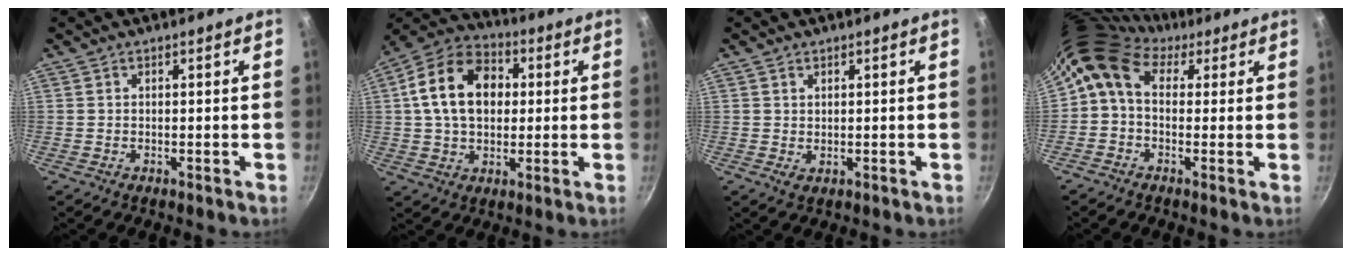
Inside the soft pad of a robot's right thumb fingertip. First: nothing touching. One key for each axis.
{"total": 16.2, "fx": 2.4, "fy": 11.6, "fz": 11.0, "tx": -0.162, "ty": 0.024, "tz": 0.026}
{"total": 1.4, "fx": 0.7, "fy": 0.9, "fz": 0.7, "tx": -0.007, "ty": -0.009, "tz": 0.011}
{"total": 10.4, "fx": 3.3, "fy": 7.3, "fz": 6.7, "tx": -0.117, "ty": 0.021, "tz": 0.035}